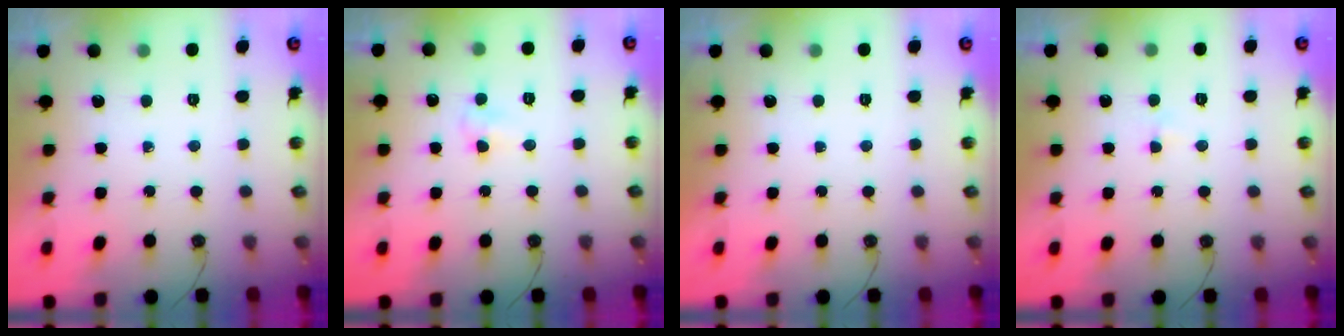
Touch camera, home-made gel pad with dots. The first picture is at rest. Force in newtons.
{"total": 4.3, "press": 4.2, "slide": 0.9}
{"total": 0.0}
{"total": 2.1, "press": 2.1, "slide": 0.4}